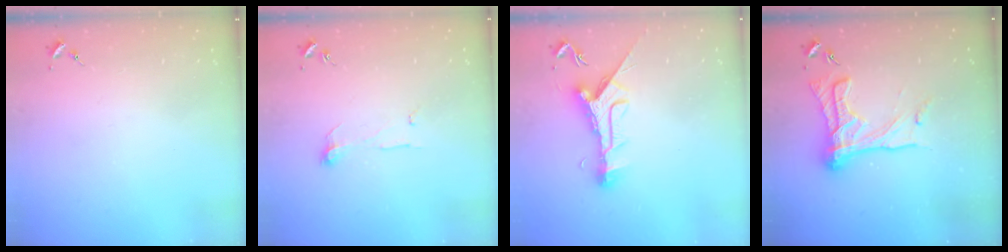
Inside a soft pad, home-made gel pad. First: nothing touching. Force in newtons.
{"total": 6.7, "press": 6.7, "slide": 0.1}
{"total": 10.8, "press": 10.8, "slide": 0.6}
{"total": 19.1, "press": 19.0, "slide": 1.7}